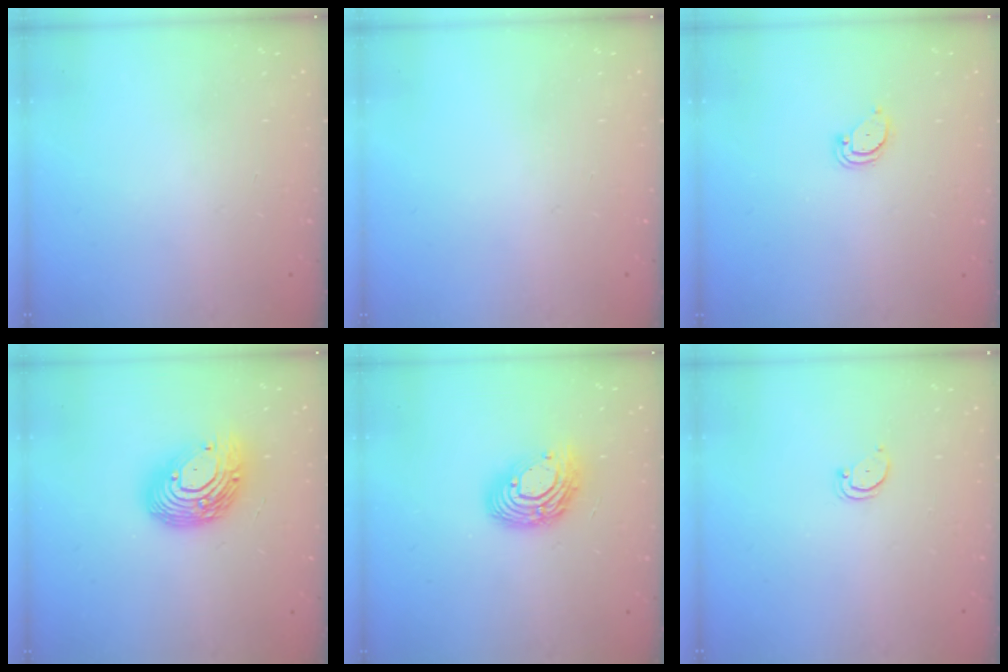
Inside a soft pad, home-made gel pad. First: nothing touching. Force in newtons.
{"total": 0.0}
{"total": 2.1, "press": 2.1, "slide": 0.1}
{"total": 16.4, "press": 16.4, "slide": 1.2}
{"total": 12.4, "press": 12.4, "slide": 1.0}
{"total": 2.7, "press": 2.7, "slide": 0.2}